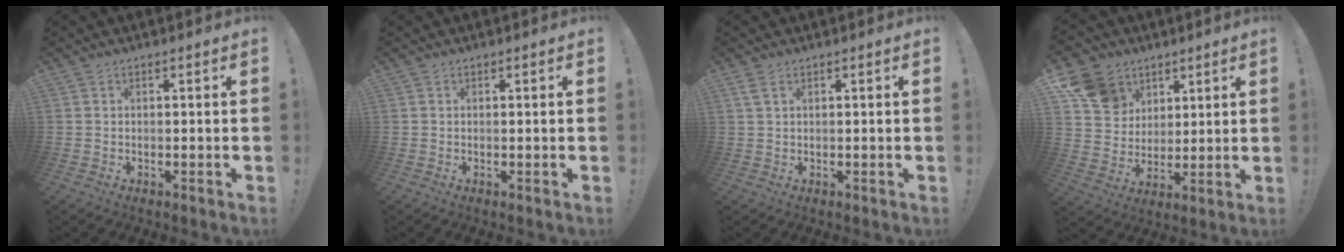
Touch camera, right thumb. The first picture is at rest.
{"total": 0.0}
{"total": 2.4, "force": [1.3, 1.0, 1.8], "torque": [-0.037, 0.002, 0.024]}
{"total": 13.2, "force": [6.6, 10.5, 4.6], "torque": [-0.071, -0.034, 0.135]}